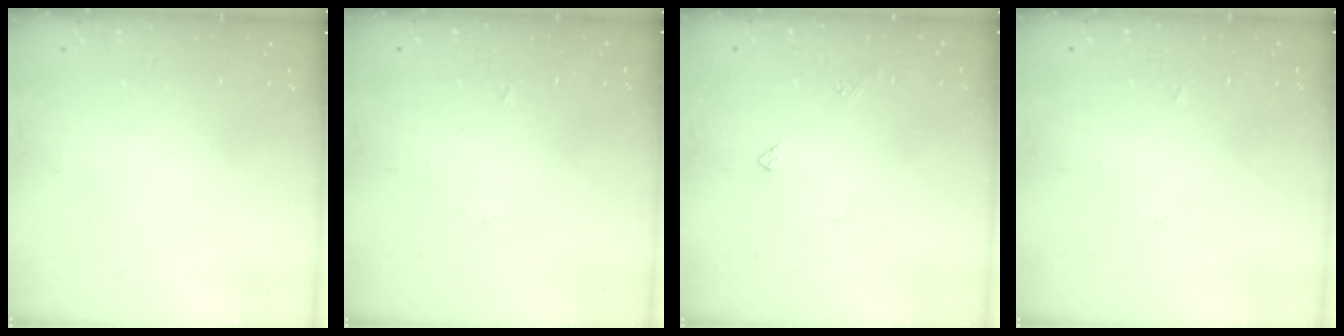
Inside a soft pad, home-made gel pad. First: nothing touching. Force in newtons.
{"total": 2.5, "press": 2.5, "slide": 0.2}
{"total": 3.7, "press": 3.7, "slide": 0.8}
{"total": 2.5, "press": 2.5, "slide": 0.2}